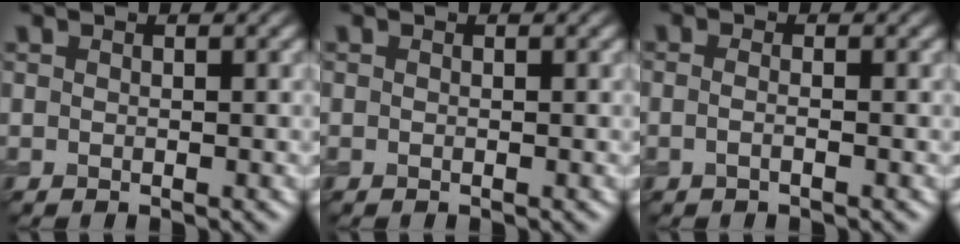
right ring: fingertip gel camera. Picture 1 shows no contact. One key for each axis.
{"total": 0.0}
{"total": 1.3, "fx": -0.3, "fy": 0.5, "fz": 1.1, "tx": -0.018, "ty": -0.006, "tz": -0.014}